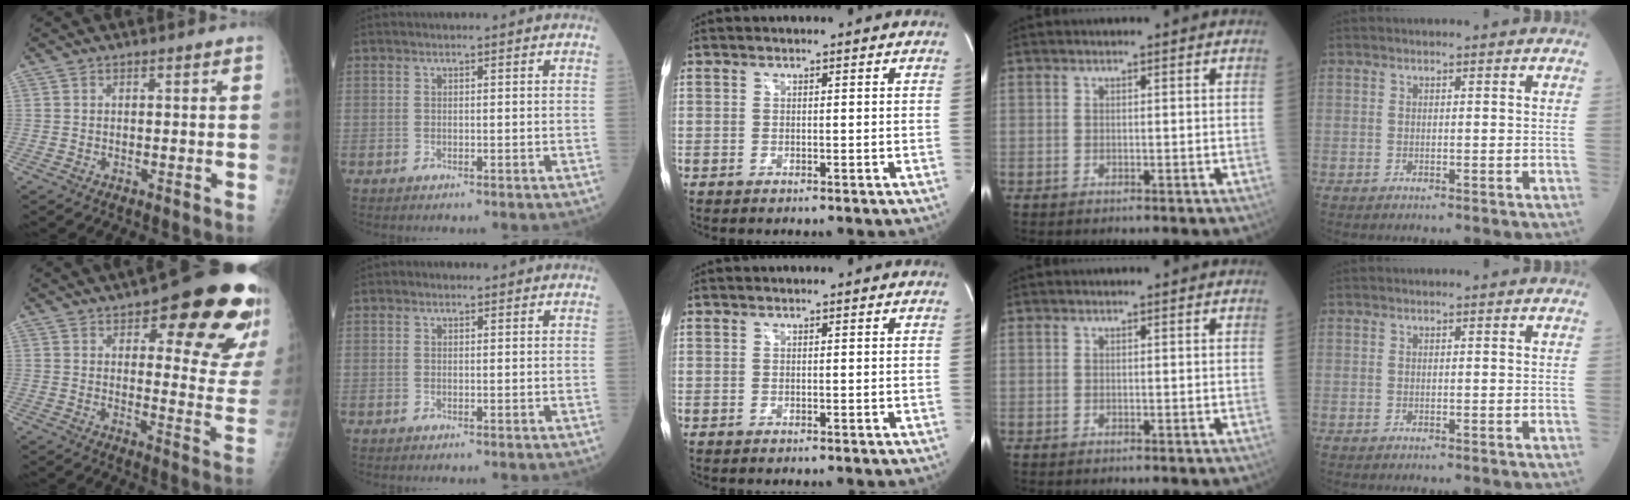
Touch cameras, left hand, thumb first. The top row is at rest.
{"thumb": {"total": 22.6, "force": [12.6, 7.6, 17.2], "torque": [-0.170, -0.054, 0.154]}, "index": {"total": 0.9, "force": [0.5, 0.6, 0.3], "torque": [-0.006, 0.003, 0.003]}}